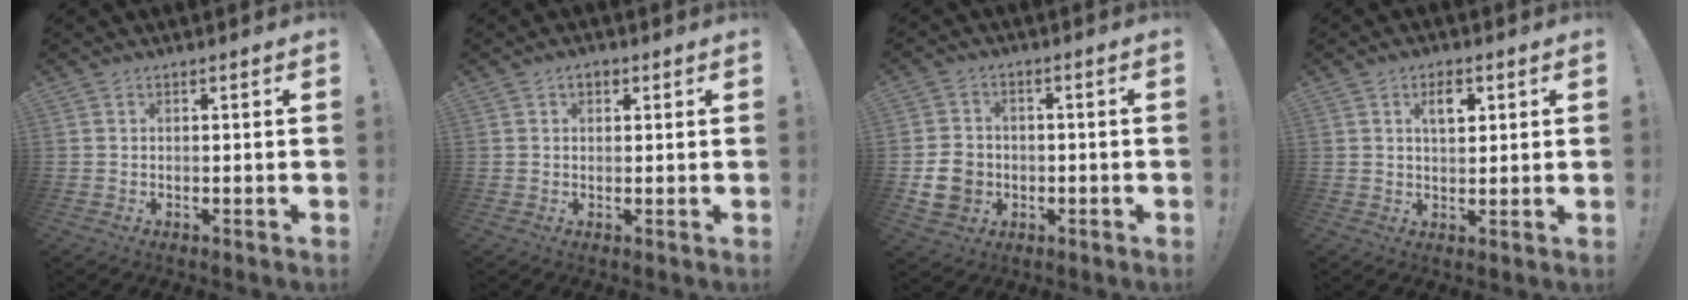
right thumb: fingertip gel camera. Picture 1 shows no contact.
{"total": 2.3, "force": [1.0, 1.6, 1.4], "torque": [-0.019, 0.002, 0.017]}
{"total": 9.4, "force": [-2.1, 8.0, 4.5], "torque": [-0.069, 0.015, -0.033]}
{"total": 5.4, "force": [2.2, 3.1, 3.9], "torque": [-0.044, -0.005, 0.031]}